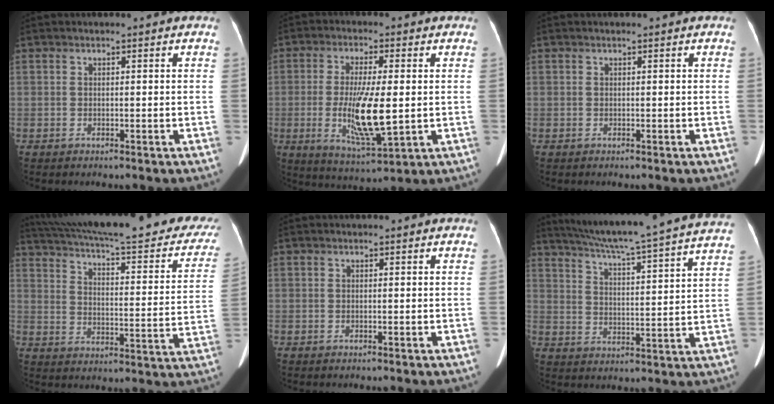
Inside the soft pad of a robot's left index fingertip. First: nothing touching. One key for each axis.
{"total": 10.9, "fx": -0.9, "fy": 2.1, "fz": 10.6, "tx": -0.208, "ty": -0.022, "tz": -0.010}
{"total": 0.0}
{"total": 32.9, "fx": 27.9, "fy": 5.8, "fz": 16.5, "tx": -0.251, "ty": -0.045, "tz": 0.346}
{"total": 0.0}
{"total": 25.3, "fx": 22.6, "fy": -0.9, "fz": 11.3, "tx": -0.187, "ty": -0.034, "tz": 0.297}